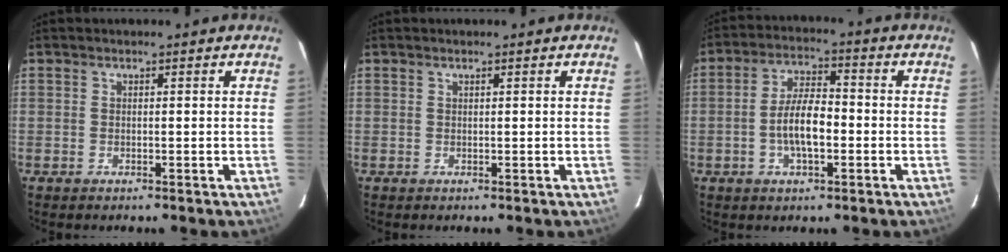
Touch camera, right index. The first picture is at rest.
{"total": 0.0}
{"total": 7.8, "force": [-1.9, 3.0, 6.9], "torque": [-0.135, 0.007, -0.031]}